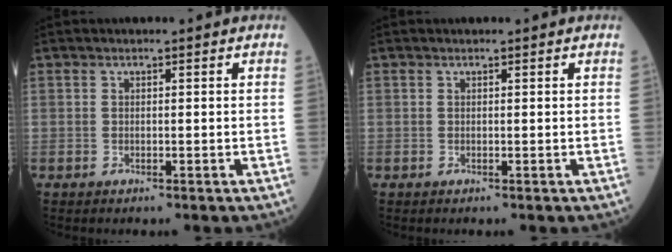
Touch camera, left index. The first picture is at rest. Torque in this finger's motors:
{"motor_torque": [0.02, 0.00, 0.00, 0.00]}